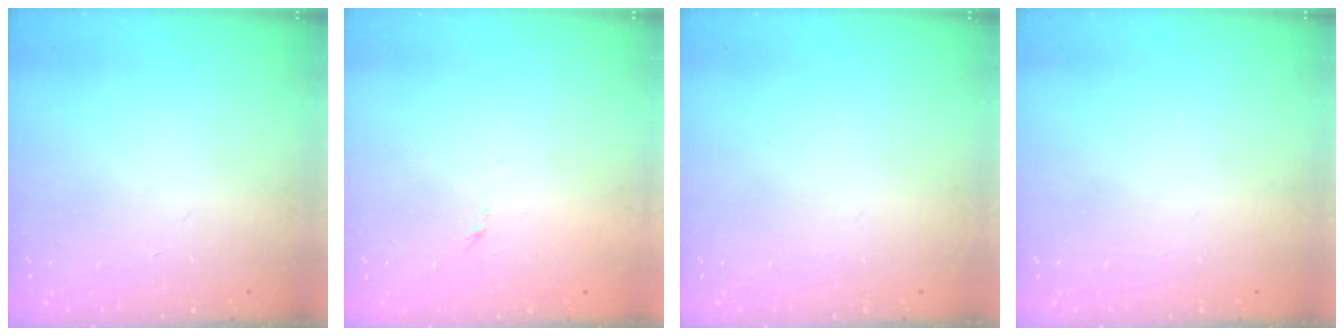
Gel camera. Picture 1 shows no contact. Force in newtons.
{"total": 2.6, "press": 2.6, "slide": 0.4}
{"total": 0.0}
{"total": 0.0}